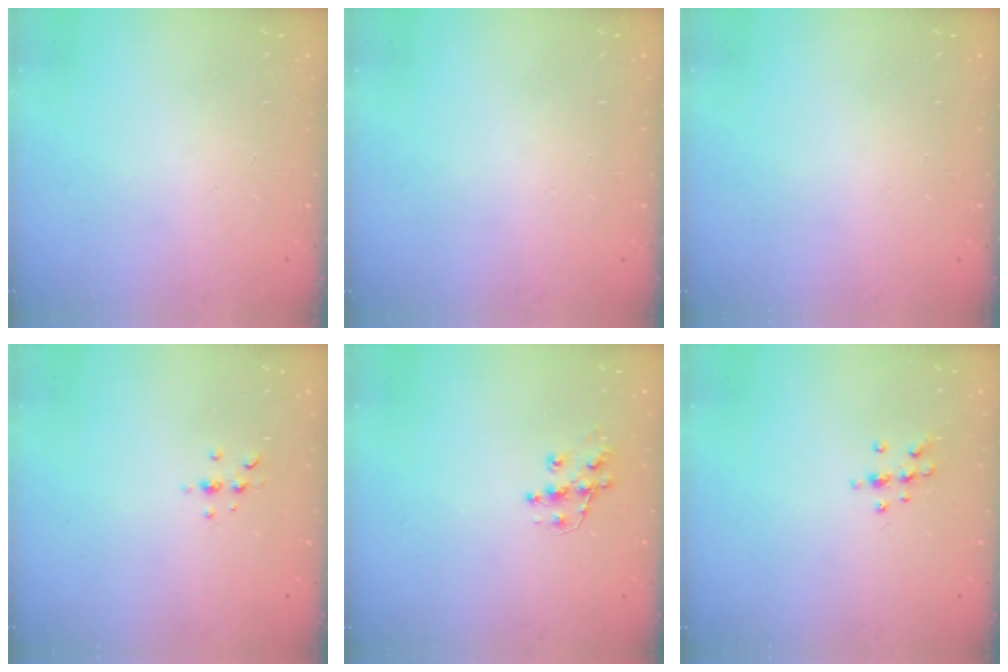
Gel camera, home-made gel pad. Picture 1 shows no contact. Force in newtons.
{"total": 0.0}
{"total": 0.0}
{"total": 3.7, "press": 3.3, "slide": 1.6}
{"total": 8.8, "press": 8.8, "slide": 0.6}
{"total": 7.1, "press": 7.0, "slide": 1.3}